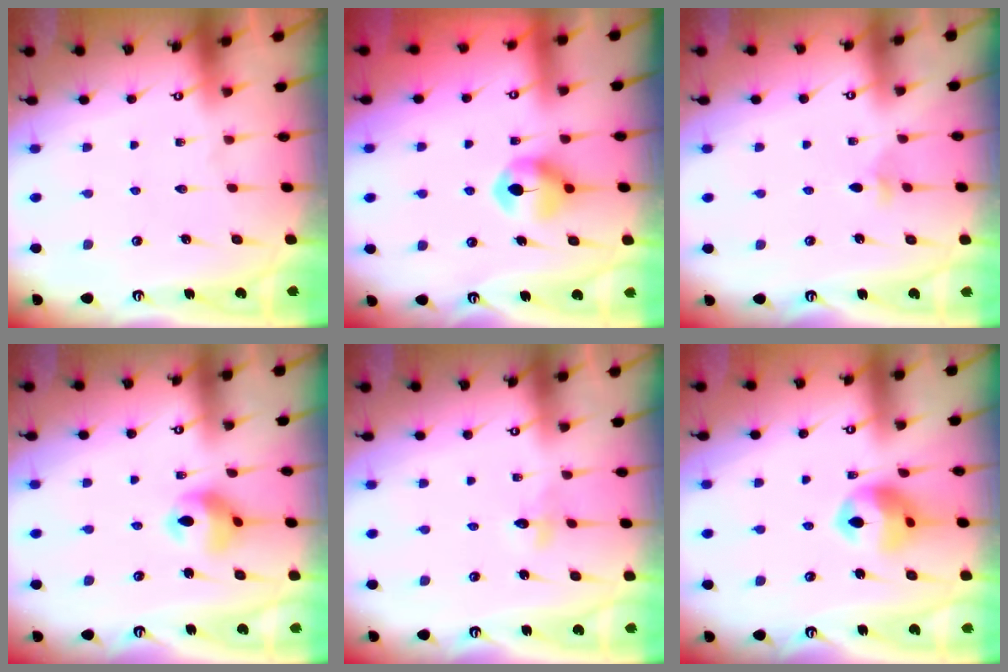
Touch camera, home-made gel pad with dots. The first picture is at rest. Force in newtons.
{"total": 8.4, "press": 8.3, "slide": 0.4}
{"total": 3.3, "press": 3.2, "slide": 0.7}
{"total": 9.6, "press": 9.5, "slide": 1.2}
{"total": 3.0, "press": 2.9, "slide": 0.3}
{"total": 11.6, "press": 11.5, "slide": 1.7}